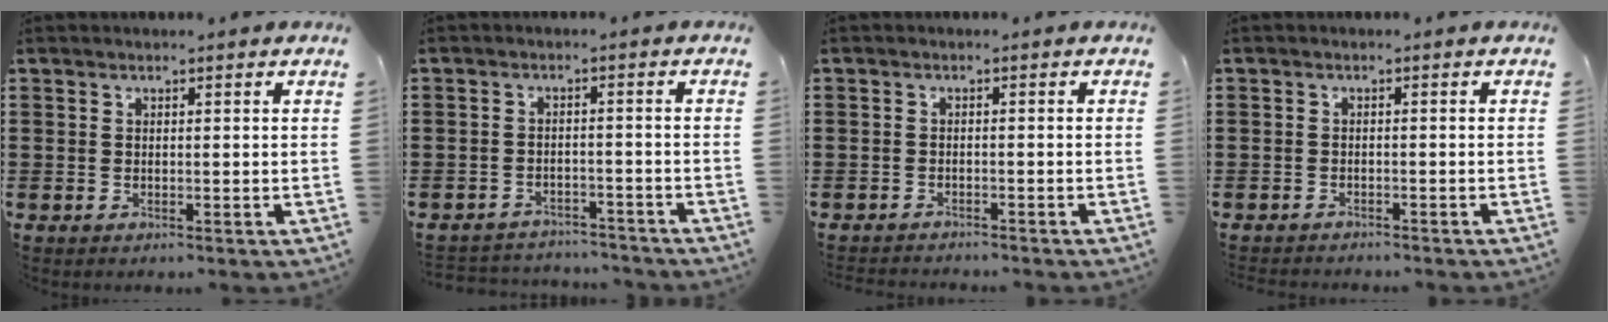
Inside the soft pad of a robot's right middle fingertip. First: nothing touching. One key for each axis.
{"total": 2.9, "fx": -2.9, "fy": 0.4, "fz": -0.2, "tx": -0.004, "ty": -0.001, "tz": -0.064}
{"total": 1.6, "fx": -1.5, "fy": 0.2, "fz": -0.3, "tx": 0.001, "ty": 0.002, "tz": -0.035}
{"total": 1.3, "fx": -1.3, "fy": 0.2, "fz": -0.2, "tx": 0.000, "ty": 0.001, "tz": -0.029}